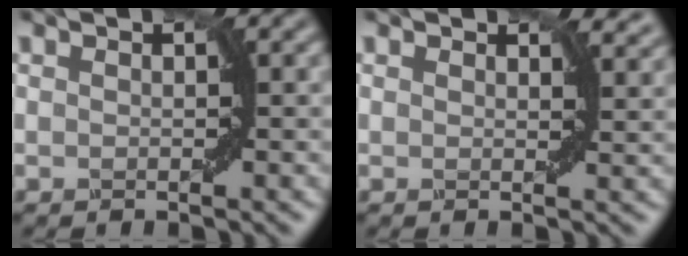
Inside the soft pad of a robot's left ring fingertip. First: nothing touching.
{"total": 2.3, "force": [2.0, 0.8, 0.8], "torque": [-0.016, 0.000, 0.022]}